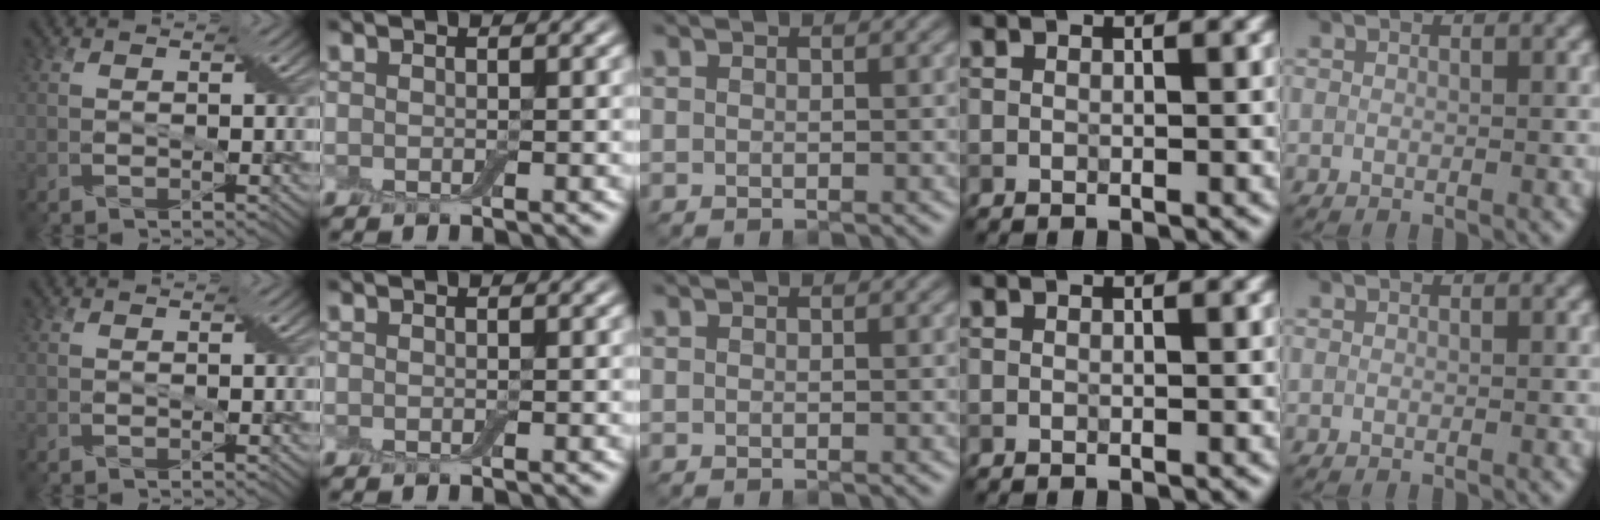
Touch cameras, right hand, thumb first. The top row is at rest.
{}